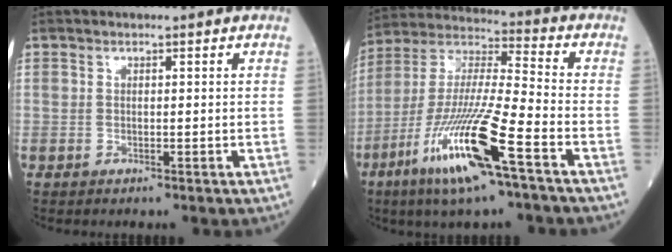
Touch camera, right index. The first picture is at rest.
{"total": 14.7, "force": [-7.1, -0.1, 12.9], "torque": [-0.268, -0.023, -0.131]}